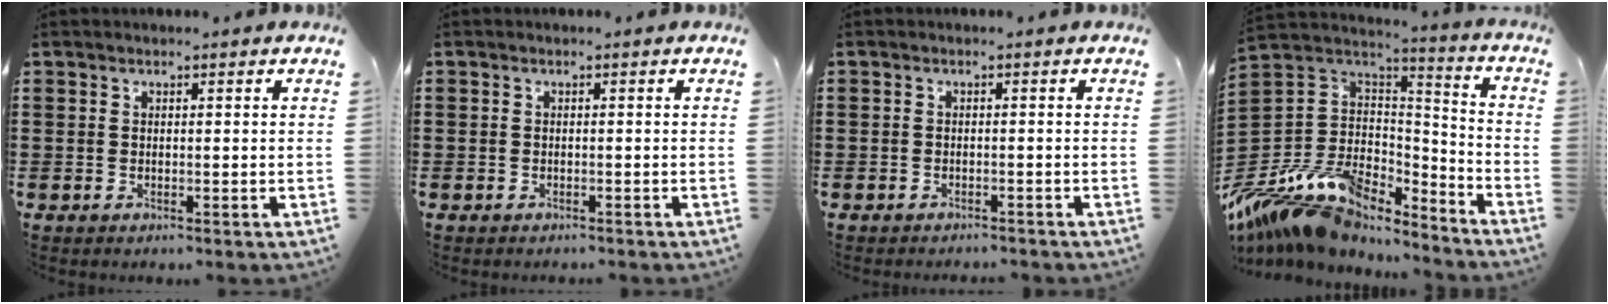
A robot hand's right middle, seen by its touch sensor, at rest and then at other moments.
{"total": 0.8, "force": [-0.7, 0.4, 0.0], "torque": [-0.002, 0.000, -0.015]}
{"total": 1.2, "force": [-1.2, 0.2, -0.2], "torque": [-0.001, 0.003, -0.027]}
{"total": 13.8, "force": [-10.6, 6.8, 5.7], "torque": [-0.138, 0.023, -0.198]}